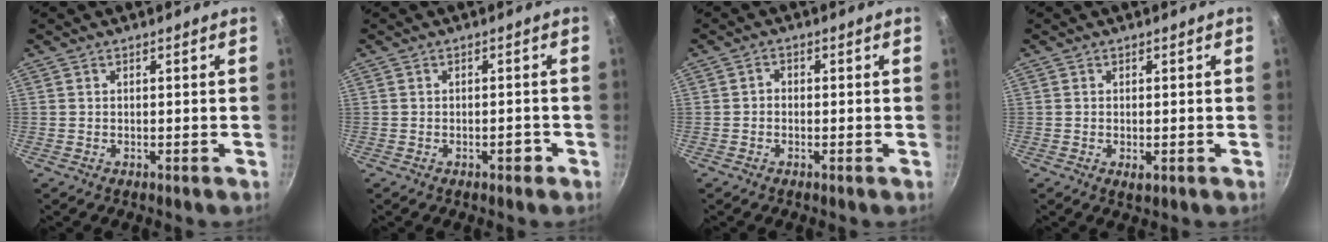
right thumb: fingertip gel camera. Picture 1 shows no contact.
{"total": 1.8, "force": [-1.0, 0.9, 1.1], "torque": [-0.008, 0.014, -0.012]}
{"total": 1.4, "force": [-0.4, 1.1, 0.7], "torque": [-0.010, 0.008, -0.011]}
{"total": 1.6, "force": [-0.4, 0.8, 1.3], "torque": [-0.022, -0.004, -0.004]}